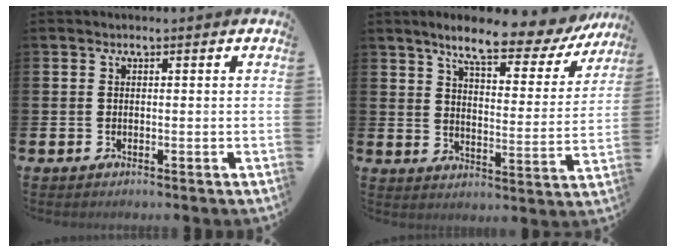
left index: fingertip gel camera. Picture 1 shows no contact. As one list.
[{"total": 8.7, "force": [7.5, 1.7, 4.1], "torque": [-0.087, -0.046, 0.123]}]